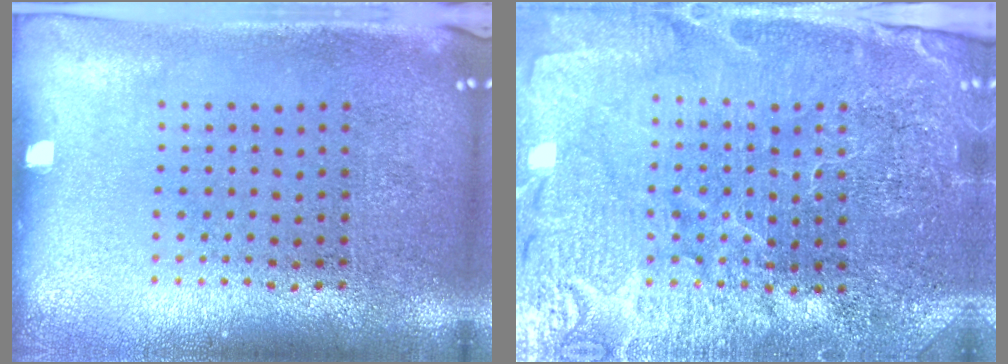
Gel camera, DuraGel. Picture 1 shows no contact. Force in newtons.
{"total": 4.2, "press": 4.0, "slide": 1.1}